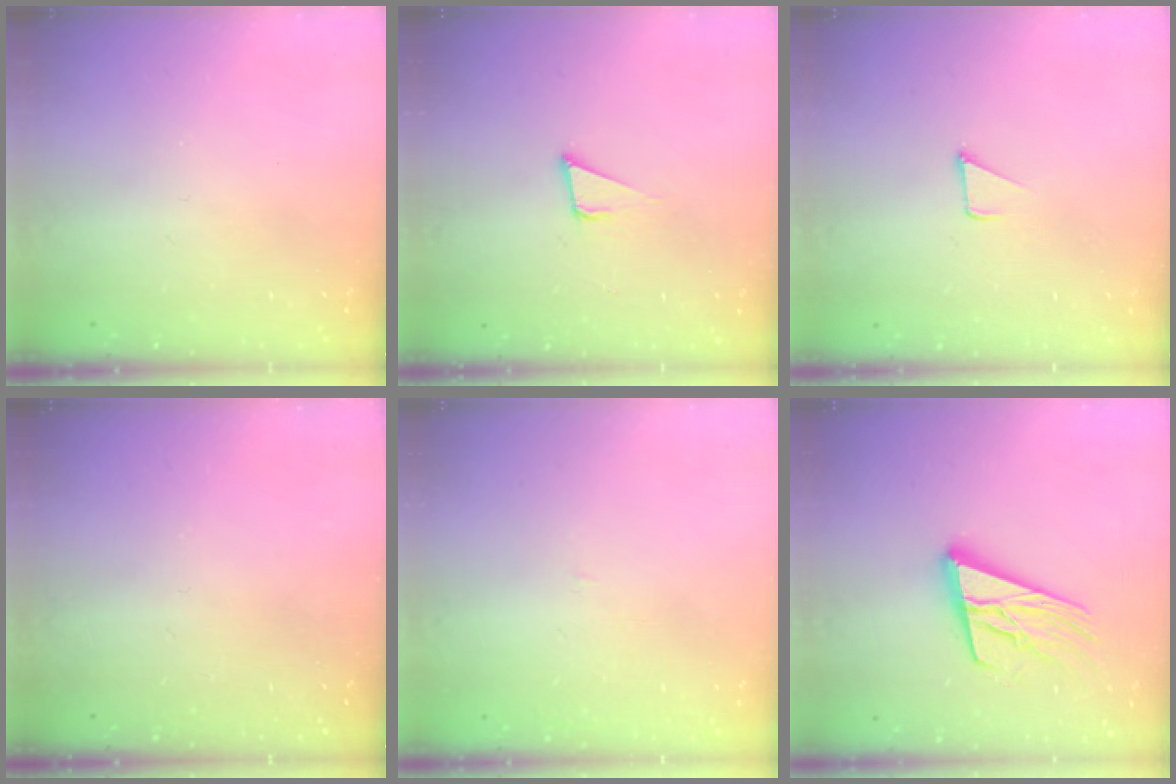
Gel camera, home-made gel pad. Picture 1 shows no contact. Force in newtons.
{"total": 3.7, "press": 3.1, "slide": 2.1}
{"total": 1.8, "press": 1.7, "slide": 0.1}
{"total": 0.0}
{"total": 0.9, "press": 0.9, "slide": 0.1}
{"total": 18.2, "press": 17.7, "slide": 4.2}